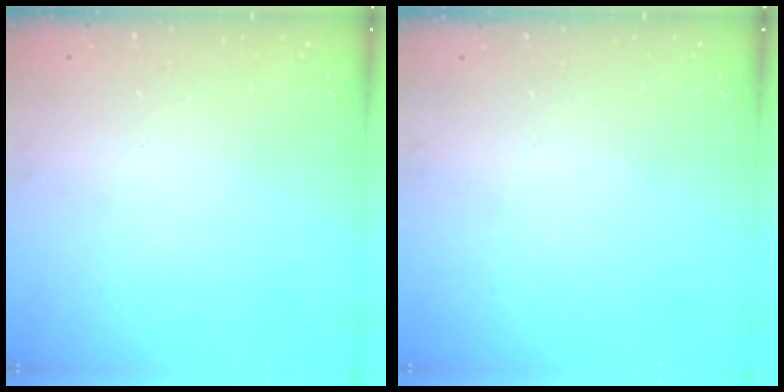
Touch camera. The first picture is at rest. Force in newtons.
{"total": 0.0}